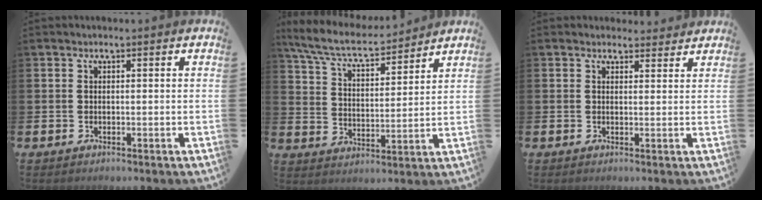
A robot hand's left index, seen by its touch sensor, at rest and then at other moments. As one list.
[{"total": 7.6, "force": [6.8, 1.5, 3.0], "torque": [-0.088, -0.041, 0.119]}, {"total": 1.9, "force": [1.8, 0.6, 0.0], "torque": [0.009, -0.006, 0.031]}]